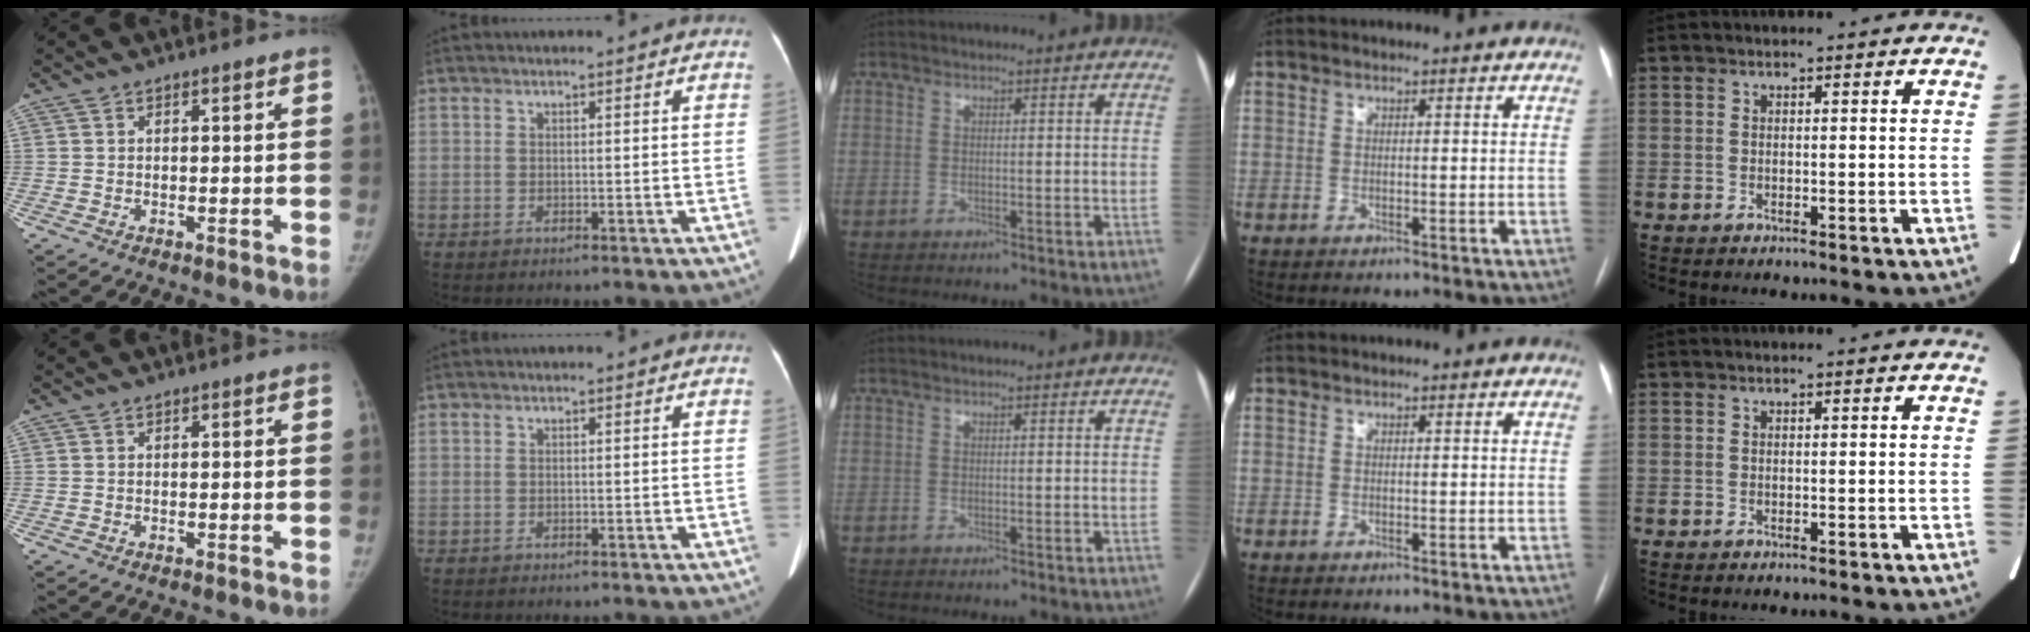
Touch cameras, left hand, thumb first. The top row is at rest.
{}